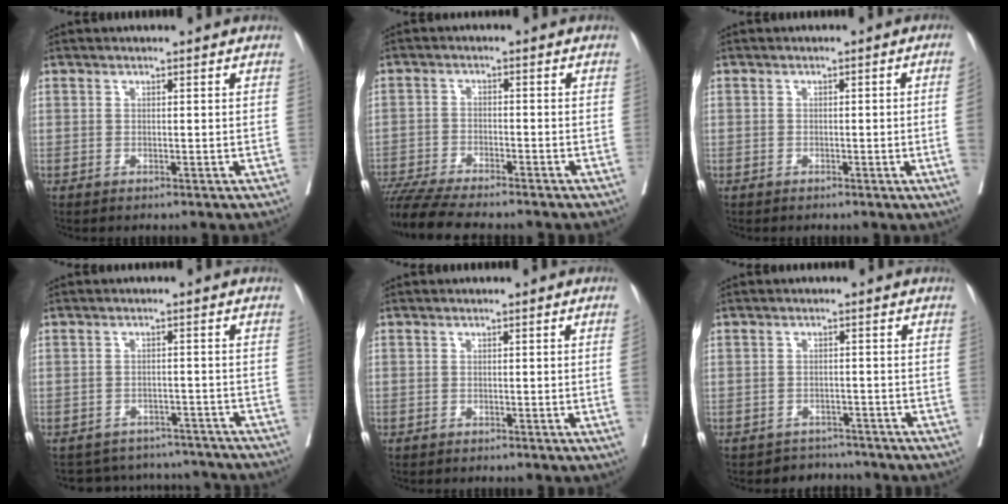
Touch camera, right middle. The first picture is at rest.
{"total": 12.0, "force": [-10.6, 1.2, 5.5], "torque": [-0.083, -0.015, -0.167]}
{"total": 2.9, "force": [-0.7, -0.7, 2.8], "torque": [-0.037, 0.001, -0.009]}
{"total": 10.3, "force": [-9.7, 3.6, 0.6], "torque": [-0.005, 0.025, -0.114]}
{"total": 1.1, "force": [-0.4, -0.3, 1.0], "torque": [-0.014, 0.001, -0.007]}
{"total": 3.4, "force": [-3.0, 1.1, -1.2], "torque": [0.021, 0.014, -0.046]}